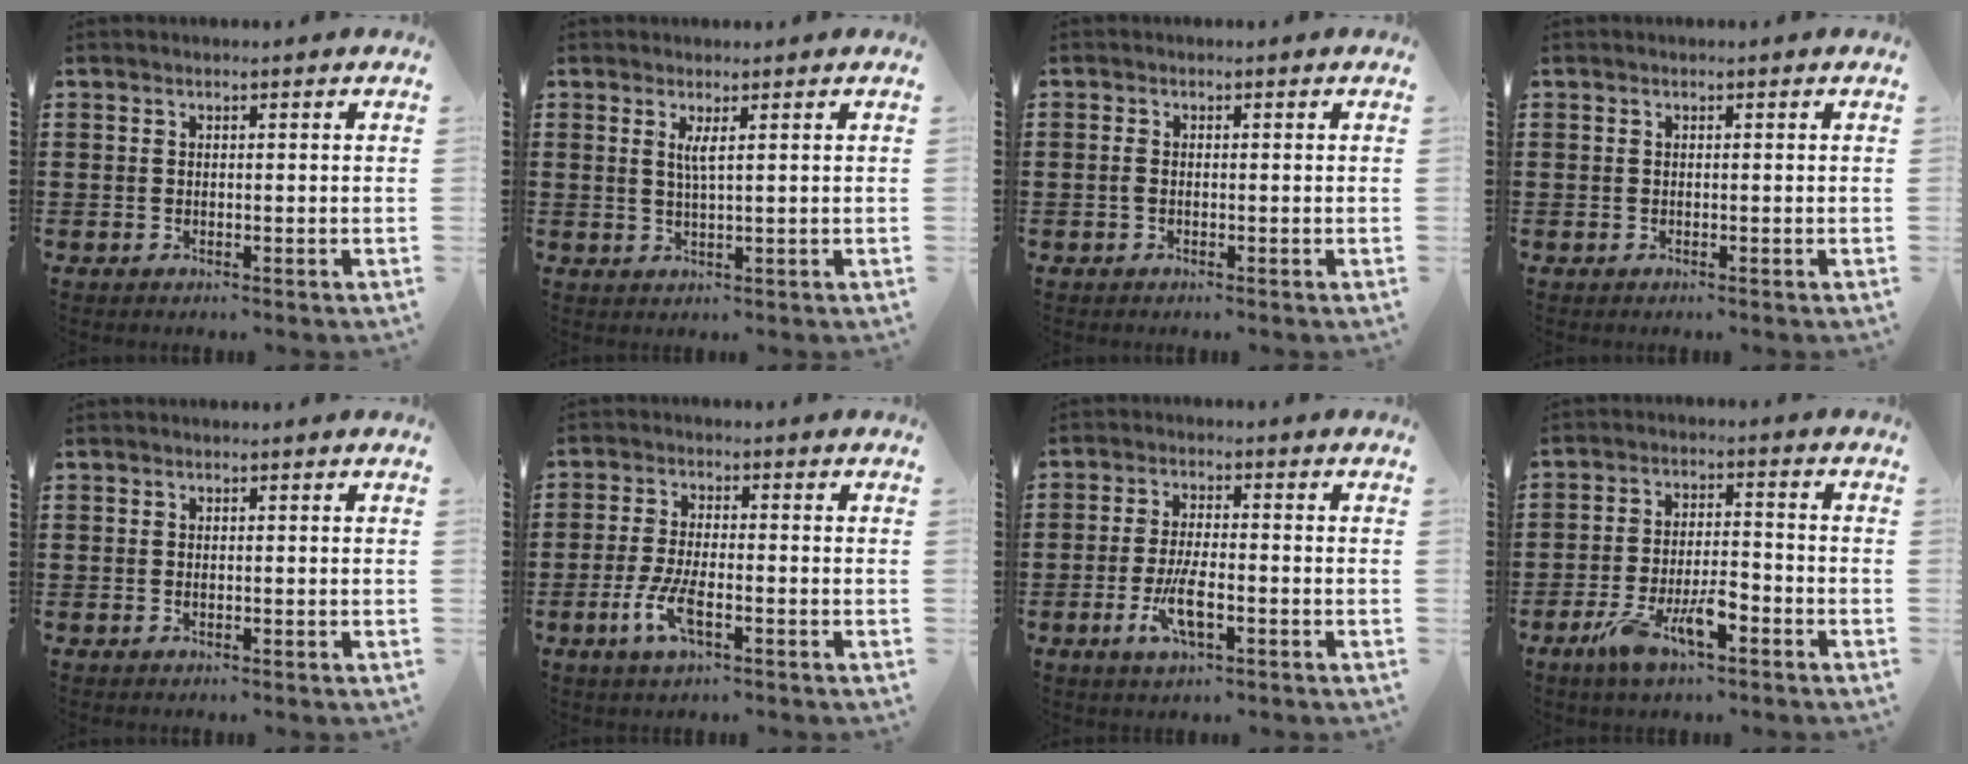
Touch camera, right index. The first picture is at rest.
{"total": 2.1, "force": [0.8, 0.0, 2.0], "torque": [-0.042, -0.003, 0.012]}
{"total": 0.9, "force": [-0.3, 0.4, 0.8], "torque": [-0.024, -0.005, -0.008]}
{"total": 0.0}
{"total": 0.0}
{"total": 5.9, "force": [-2.4, 1.8, 5.1], "torque": [-0.116, -0.011, -0.049]}
{"total": 6.2, "force": [-2.3, 1.8, 5.4], "torque": [-0.114, -0.009, -0.045]}
{"total": 8.2, "force": [-4.4, 2.6, 6.4], "torque": [-0.133, -0.001, -0.081]}